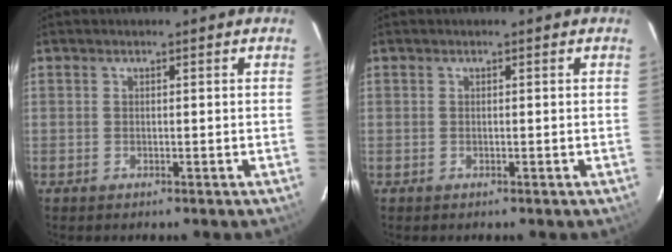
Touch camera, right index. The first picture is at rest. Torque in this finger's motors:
{"motor_torque": [-0.03, -0.01, 0.00, 0.00]}